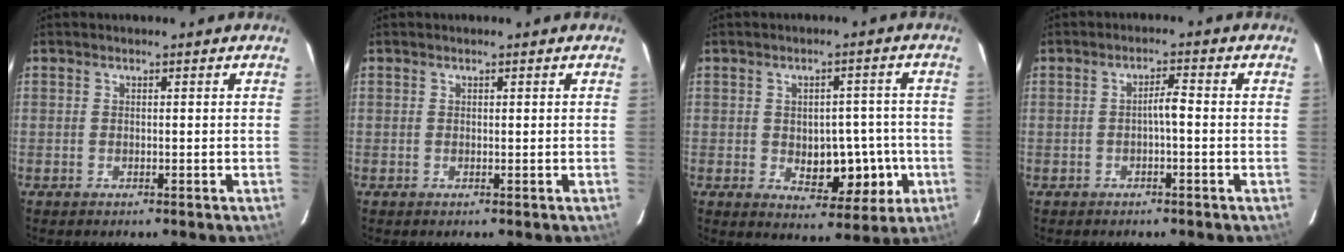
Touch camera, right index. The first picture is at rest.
{"total": 0.0}
{"total": 8.5, "force": [-1.6, 5.2, 6.6], "torque": [-0.072, 0.015, -0.005]}
{"total": 2.3, "force": [-0.5, 0.2, 2.3], "torque": [-0.035, 0.005, -0.010]}